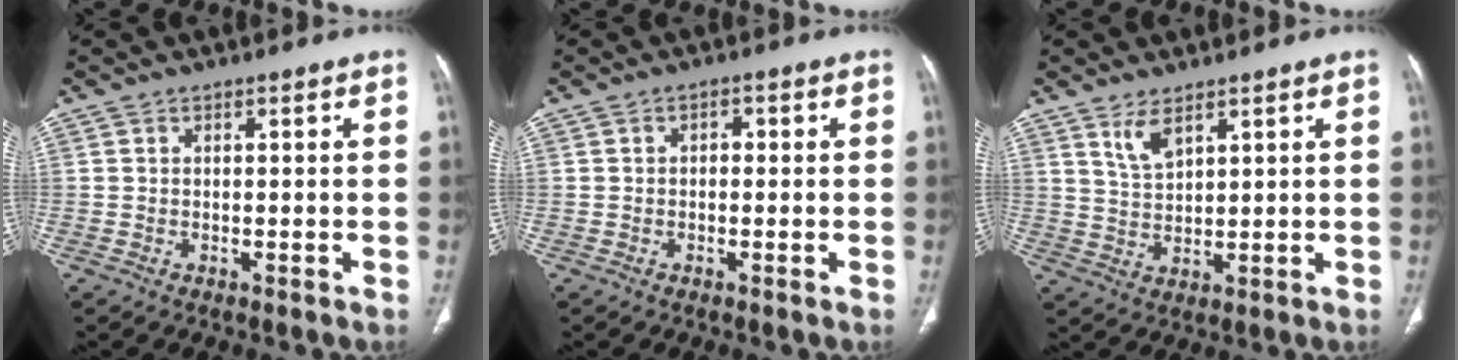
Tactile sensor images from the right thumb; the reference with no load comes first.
{"total": 1.4, "force": [0.0, 1.0, 1.0], "torque": [-0.009, 0.008, -0.003]}
{"total": 4.5, "force": [3.0, 1.7, 2.9], "torque": [-0.054, -0.022, 0.068]}